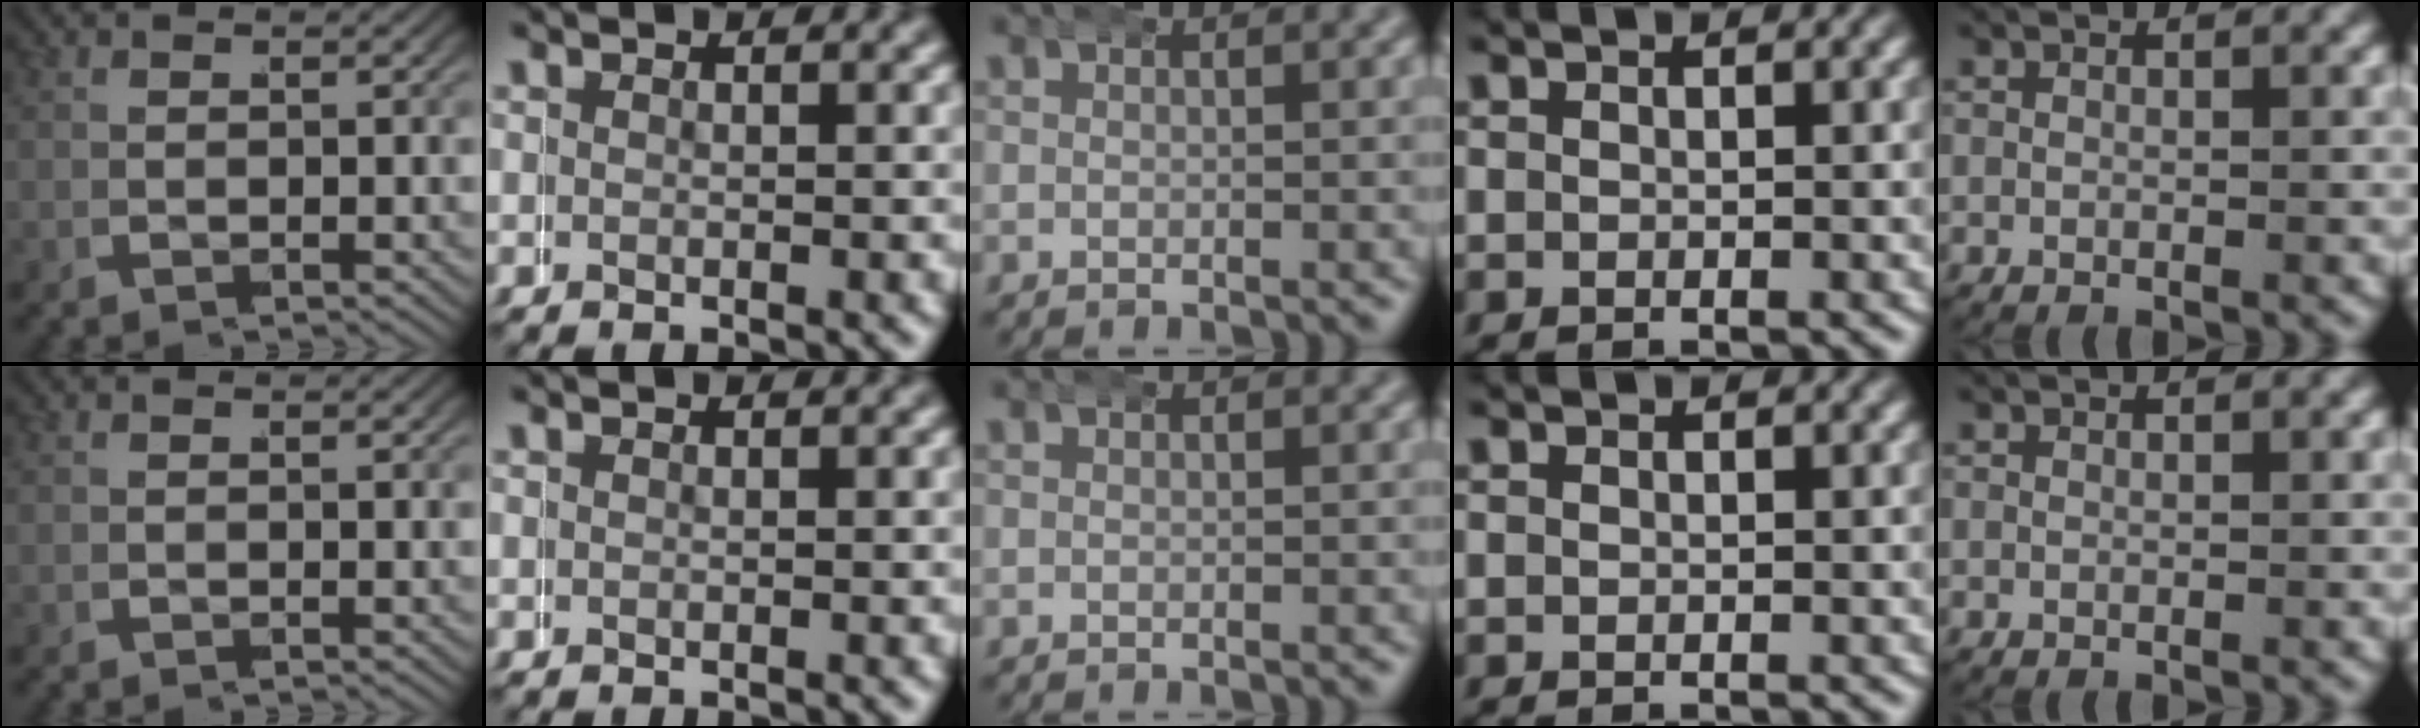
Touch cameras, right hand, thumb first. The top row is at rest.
{}